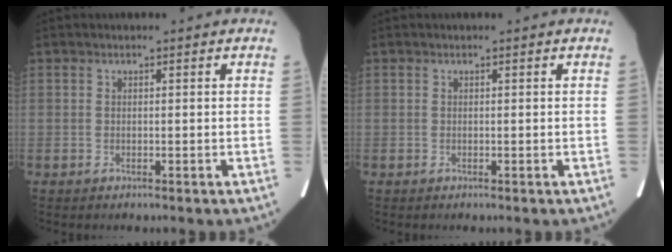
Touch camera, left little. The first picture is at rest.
{"total": 0.0}